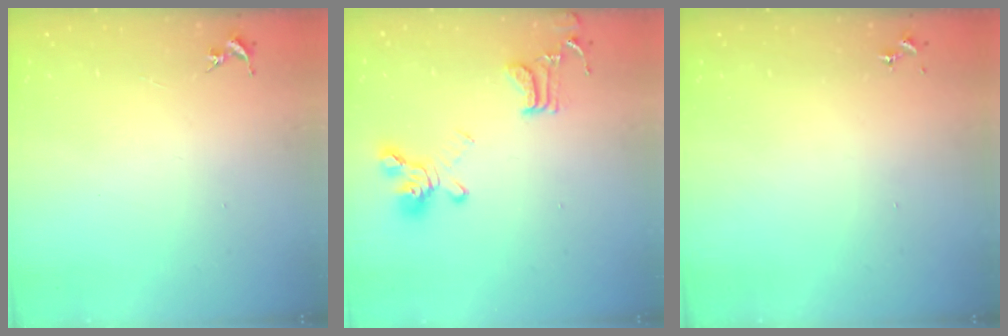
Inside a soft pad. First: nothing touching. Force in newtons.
{"total": 16.4, "press": 16.3, "slide": 1.5}
{"total": 0.0}